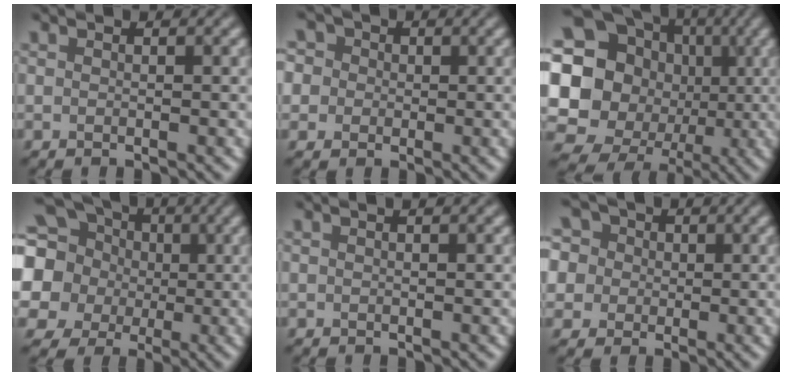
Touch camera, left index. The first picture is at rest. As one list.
[{"total": 7.8, "force": [3.1, 6.2, 3.7], "torque": [-0.056, 0.037, 0.010]}, {"total": 21.6, "force": [0.0, 19.6, 9.0], "torque": [-0.191, 0.014, -0.033]}, {"total": 17.7, "force": [2.9, 16.0, 6.9], "torque": [-0.192, 0.010, 0.001]}, {"total": 1.4, "force": [0.7, 0.4, 1.1], "torque": [-0.013, -0.001, 0.002]}, {"total": 10.7, "force": [4.3, 8.2, 5.5], "torque": [-0.103, 0.042, 0.037]}]